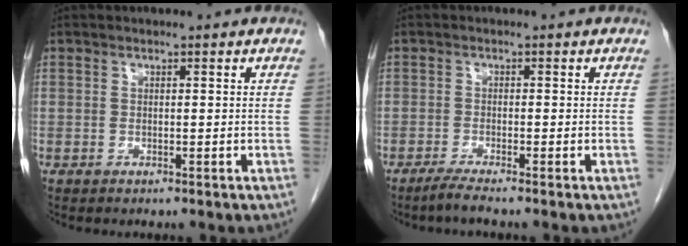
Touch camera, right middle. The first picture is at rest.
{"total": 2.2, "force": [-1.8, -0.5, 1.2], "torque": [-0.032, -0.006, -0.040]}